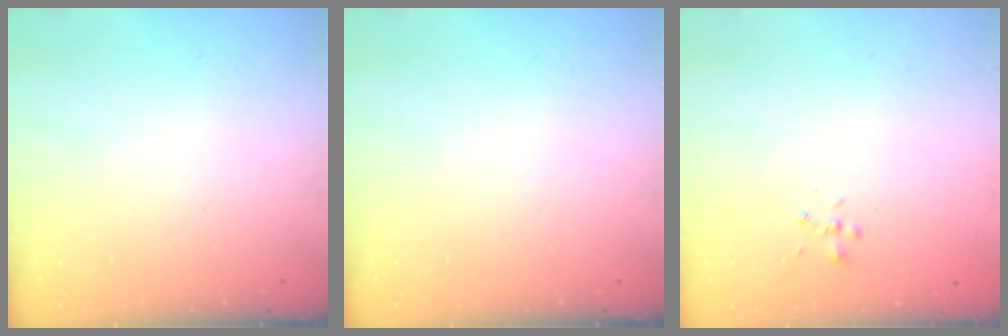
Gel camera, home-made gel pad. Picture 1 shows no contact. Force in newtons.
{"total": 0.0}
{"total": 1.8, "press": 1.6, "slide": 0.8}